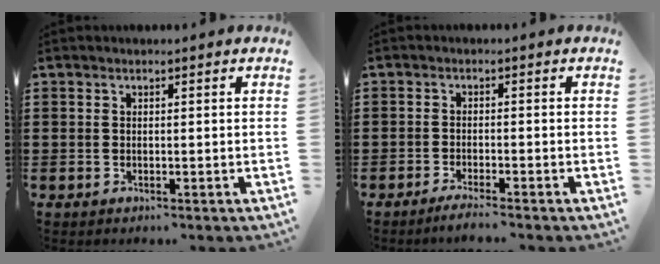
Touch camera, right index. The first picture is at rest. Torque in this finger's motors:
{"motor_torque": [0.98, 0.90, -0.19, 0.00]}